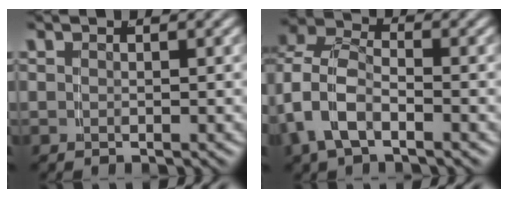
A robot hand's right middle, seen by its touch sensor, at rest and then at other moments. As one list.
[{"total": 7.7, "force": [-0.6, 6.3, 4.4], "torque": [-0.115, -0.012, -0.017]}]